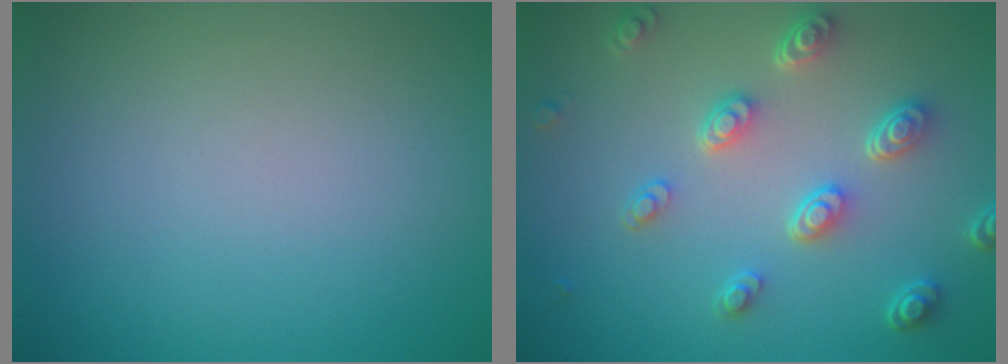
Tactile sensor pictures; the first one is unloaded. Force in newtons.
{"total": 4.5, "press": 3.4, "slide": 3.0}